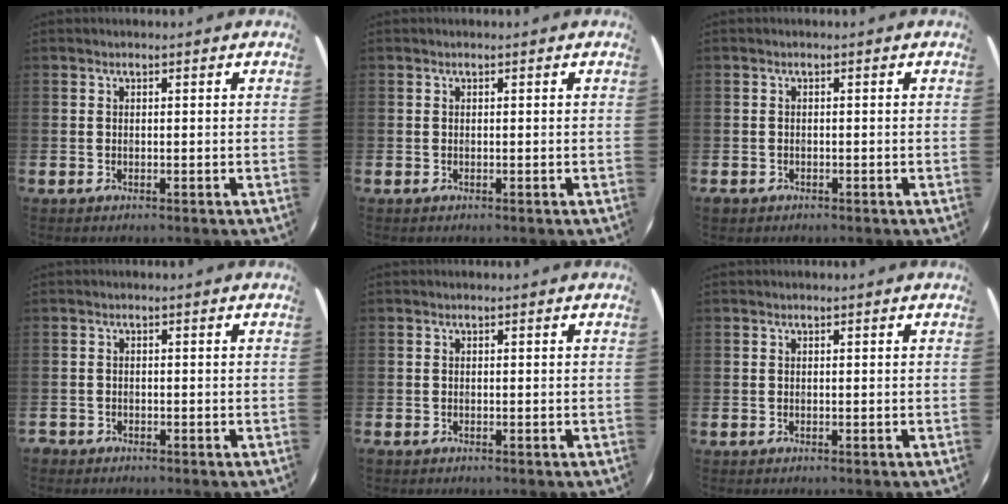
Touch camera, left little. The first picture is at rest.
{"total": 0.0}
{"total": 0.6, "force": [-0.4, 0.4, 0.1], "torque": [-0.003, 0.003, -0.011]}
{"total": 0.9, "force": [-0.7, 0.5, 0.0], "torque": [-0.003, 0.004, -0.017]}
{"total": 0.0}
{"total": 0.0}